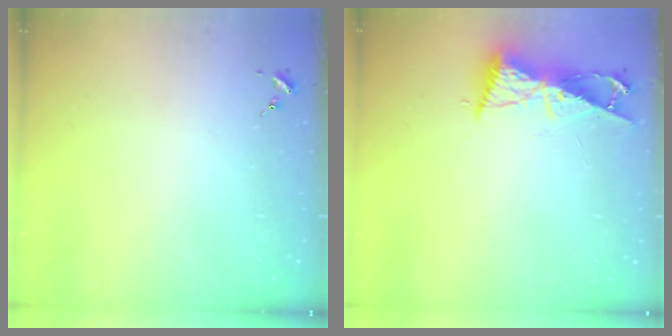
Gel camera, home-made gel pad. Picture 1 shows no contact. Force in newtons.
{"total": 8.9, "press": 8.9, "slide": 0.5}